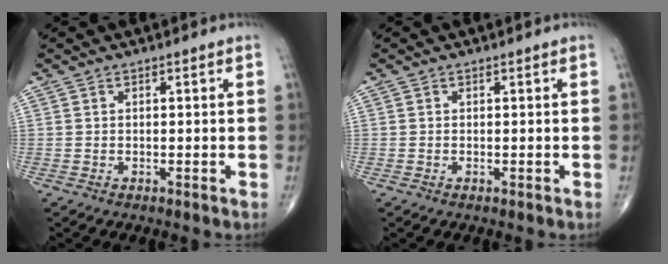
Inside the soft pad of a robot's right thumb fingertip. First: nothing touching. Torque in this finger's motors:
{"motor_torque": [-0.33, -0.07, -0.24, -0.12, -0.02]}